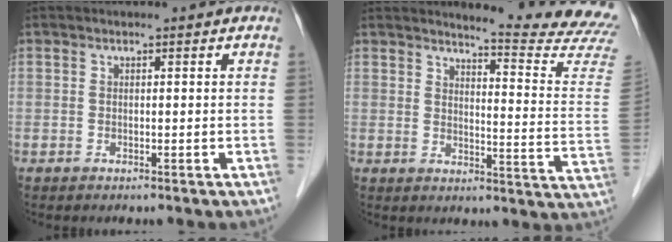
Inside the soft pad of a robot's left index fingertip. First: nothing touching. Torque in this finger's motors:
{"motor_torque": [-0.01, -0.18, 0.14, 0.02]}